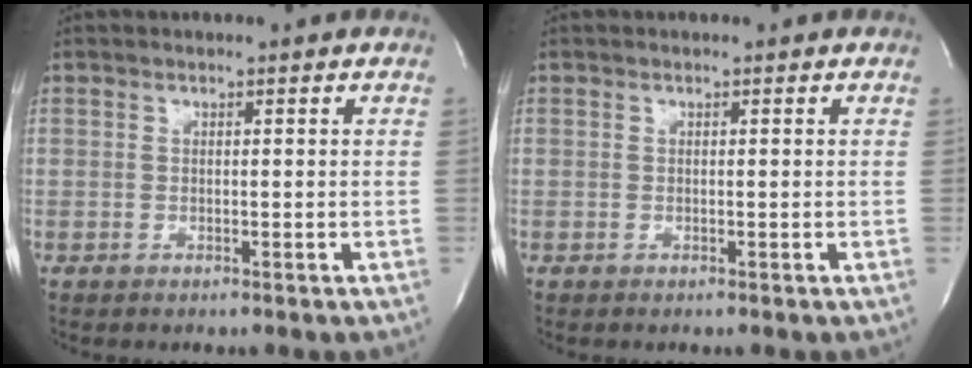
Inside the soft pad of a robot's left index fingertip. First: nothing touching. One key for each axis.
{"total": 0.0}